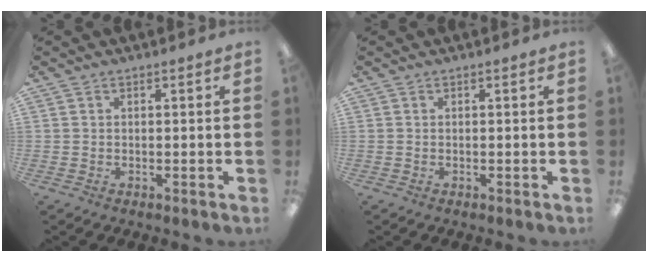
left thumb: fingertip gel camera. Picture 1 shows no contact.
{"total": 0.0}